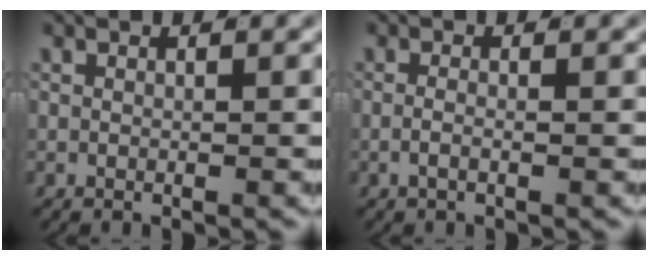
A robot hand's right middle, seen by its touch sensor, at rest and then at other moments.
{"total": 1.2, "force": [-0.8, 0.0, 0.9], "torque": [-0.024, -0.007, -0.011]}